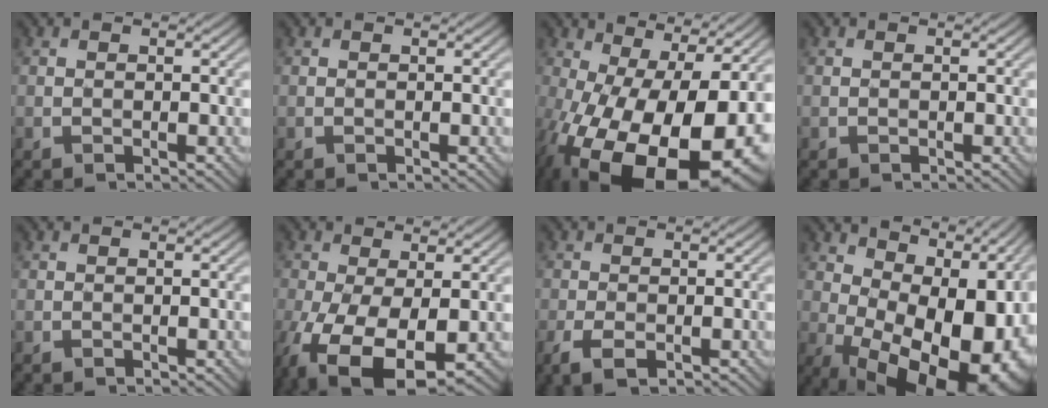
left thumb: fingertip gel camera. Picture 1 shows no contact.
{"total": 0.0}
{"total": 21.2, "force": [-5.9, 11.0, 17.2], "torque": [-0.272, -0.053, -0.065]}
{"total": 0.0}
{"total": 0.0}
{"total": 12.6, "force": [-4.9, 6.1, 9.9], "torque": [-0.228, -0.035, -0.074]}
{"total": 3.5, "force": [-1.7, 1.6, 2.7], "torque": [-0.064, -0.003, -0.033]}
{"total": 18.5, "force": [-1.7, 10.7, 15.1], "torque": [-0.175, -0.015, 0.015]}